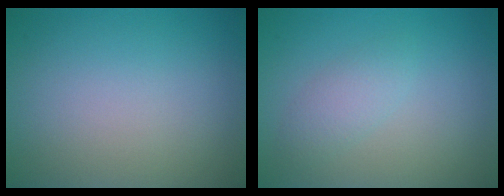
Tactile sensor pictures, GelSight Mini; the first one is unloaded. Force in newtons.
{"total": 1.9, "press": 1.9, "slide": 0.0}